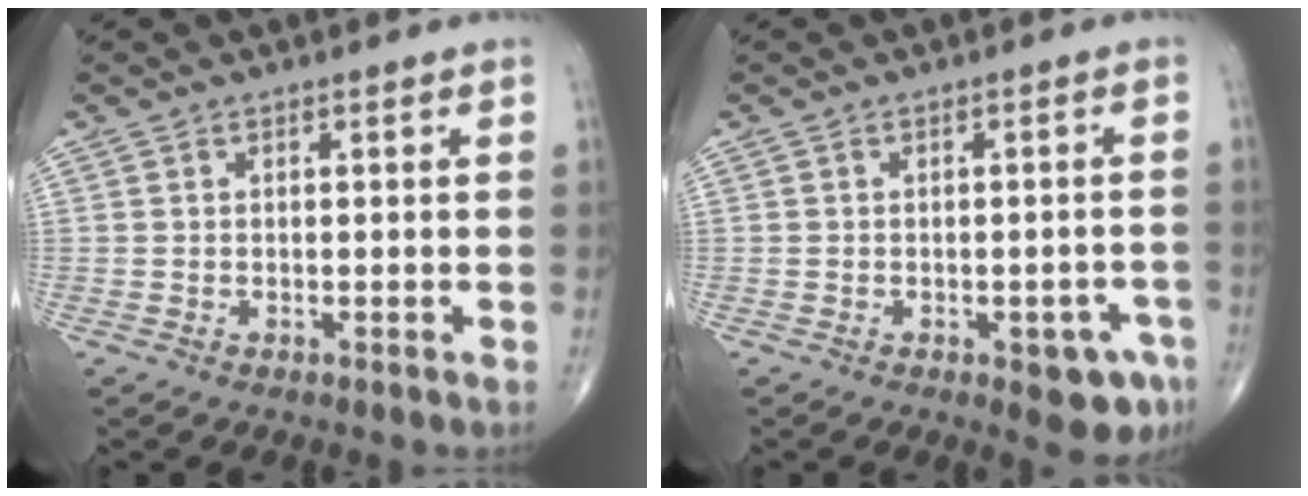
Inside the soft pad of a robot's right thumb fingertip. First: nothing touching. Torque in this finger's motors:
{"motor_torque": [0.44, 0.85, -0.06, -0.14, 0.16]}